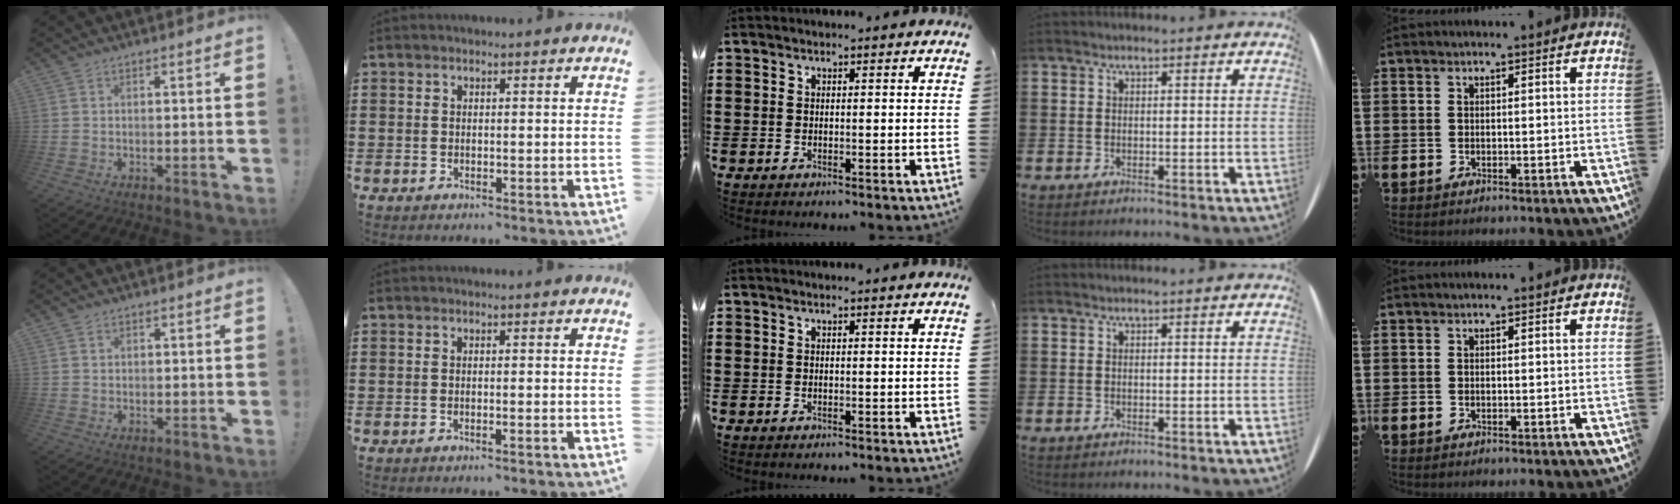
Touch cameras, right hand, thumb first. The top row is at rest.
{"thumb": {"total": 0.8, "force": [0.5, 0.6, -0.2], "torque": [0.006, 0.000, 0.009]}, "index": {"total": 0.5, "force": [-0.3, -0.1, 0.4], "torque": [-0.004, -0.003, -0.006]}}